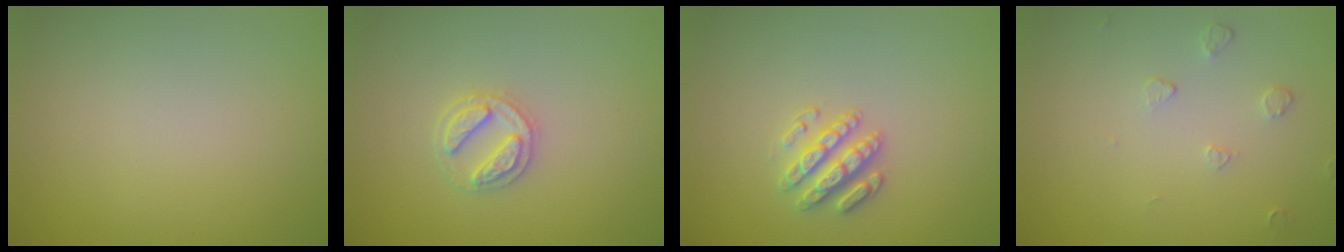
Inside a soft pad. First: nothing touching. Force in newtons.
{"total": 2.6, "press": 2.5, "slide": 0.5}
{"total": 2.6, "press": 2.5, "slide": 0.7}
{"total": 0.9, "press": 0.6, "slide": 0.7}